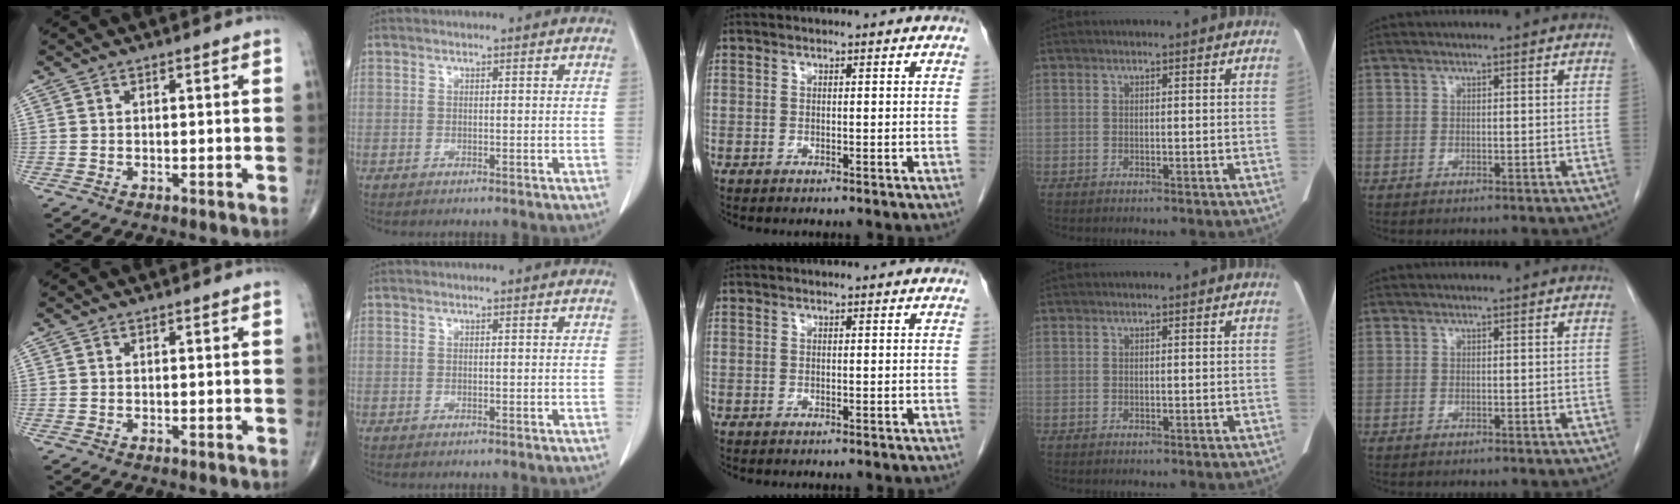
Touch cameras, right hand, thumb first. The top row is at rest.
{}